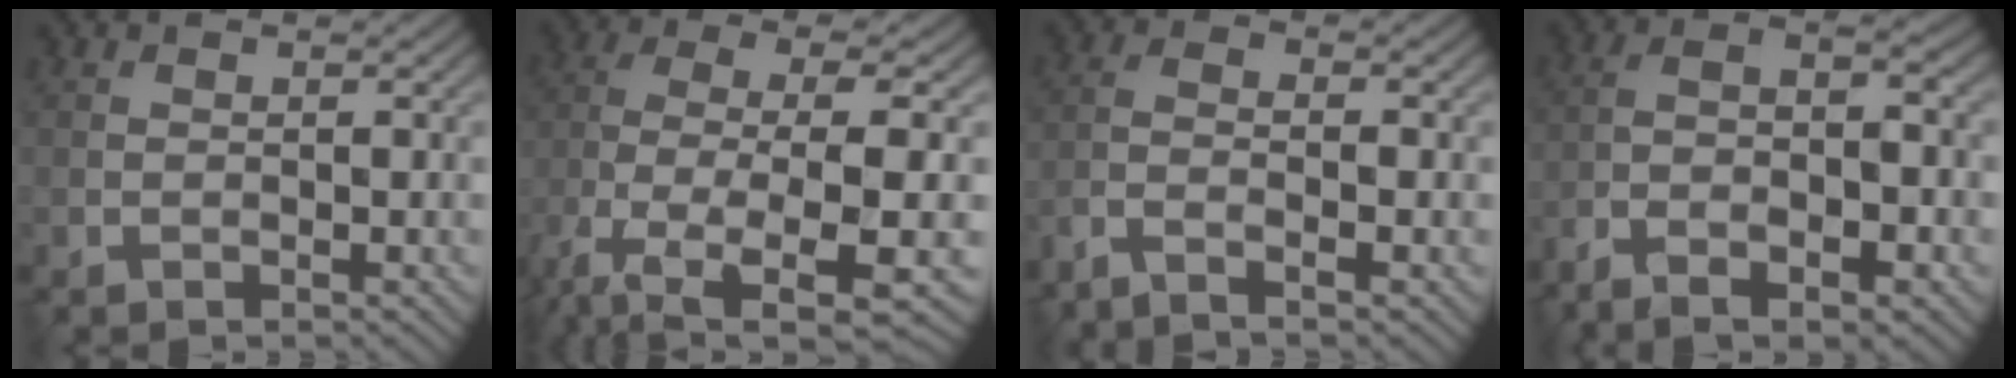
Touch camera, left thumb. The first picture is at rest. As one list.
[{"total": 9.6, "force": [-3.7, 3.2, 8.2], "torque": [-0.169, -0.018, -0.071]}, {"total": 3.5, "force": [-2.5, 0.4, 2.4], "torque": [-0.048, -0.002, -0.064]}, {"total": 9.0, "force": [-5.1, 2.3, 7.0], "torque": [-0.129, -0.009, -0.089]}]